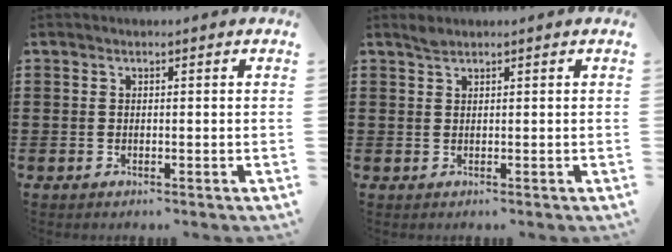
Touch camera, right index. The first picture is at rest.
{"total": 0.8, "force": [0.7, 0.2, 0.3], "torque": [-0.008, -0.002, 0.014]}